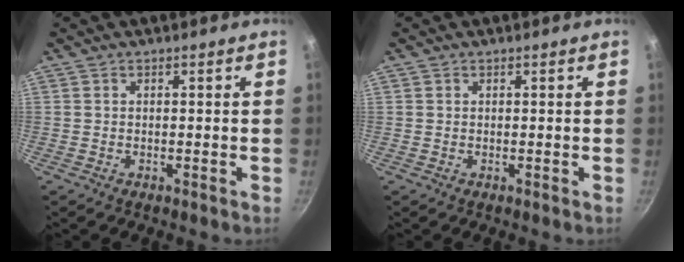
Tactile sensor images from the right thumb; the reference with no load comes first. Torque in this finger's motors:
{"motor_torque": [-0.02, -0.24, -0.25, 0.21, 0.02]}